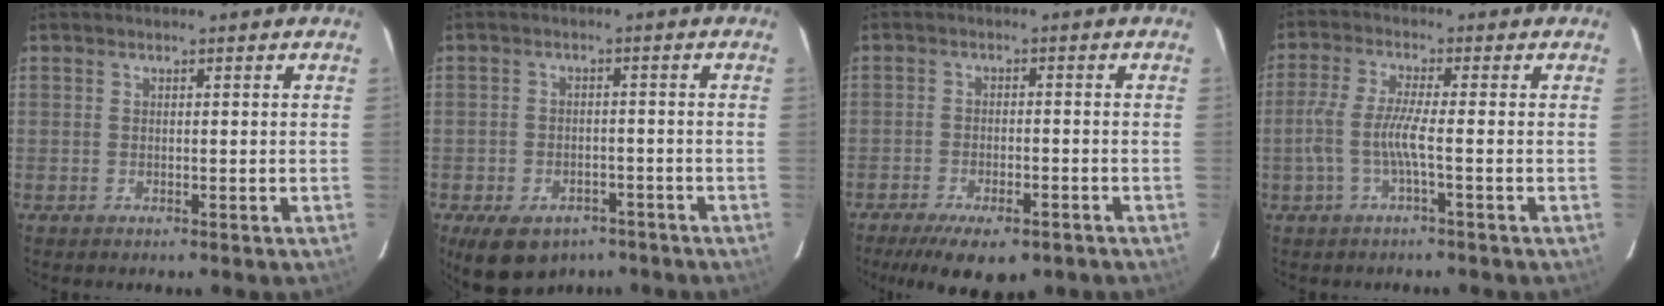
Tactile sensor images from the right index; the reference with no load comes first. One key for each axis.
{"total": 11.3, "fx": -7.3, "fy": 6.9, "fz": 5.1, "tx": -0.115, "ty": 0.001, "tz": -0.095}
{"total": 11.4, "fx": -8.1, "fy": 4.3, "fz": 6.8, "tx": -0.148, "ty": -0.025, "tz": -0.121}
{"total": 5.7, "fx": -1.8, "fy": -0.2, "fz": 5.4, "tx": -0.121, "ty": -0.003, "tz": -0.031}